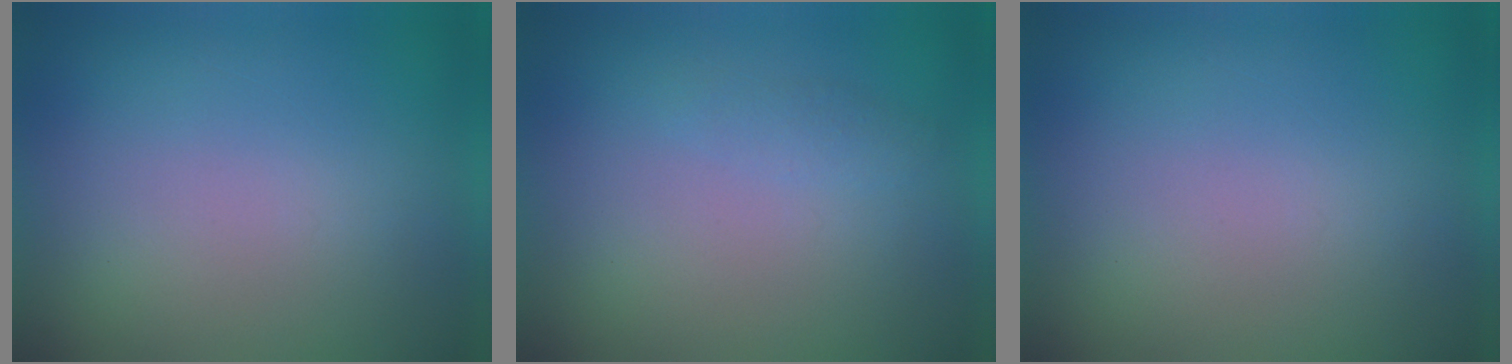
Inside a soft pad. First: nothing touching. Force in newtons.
{"total": 1.4}
{"total": 0.0}